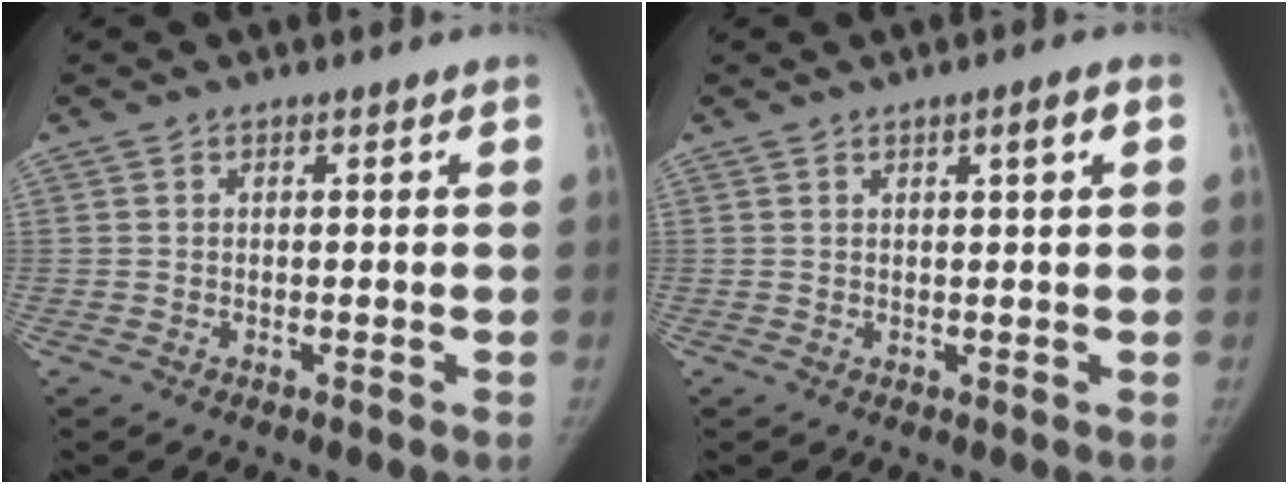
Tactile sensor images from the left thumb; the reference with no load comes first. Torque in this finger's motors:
{"motor_torque": [0.23, 0.32, 0.30, -0.46, 0.07]}